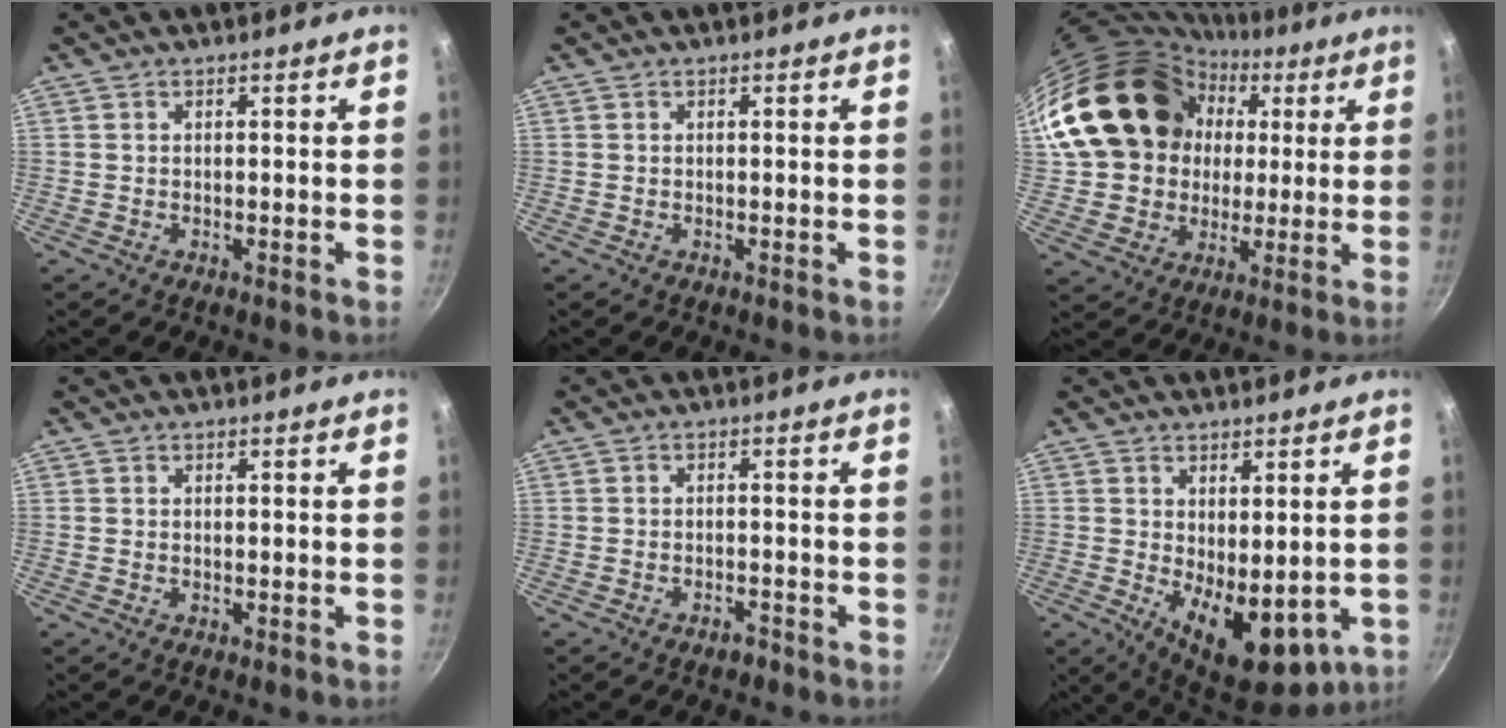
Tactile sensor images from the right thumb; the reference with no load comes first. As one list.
[{"total": 0.0}, {"total": 20.8, "force": [4.6, 17.4, 10.3], "torque": [-0.166, 0.035, 0.090]}, {"total": 0.0}, {"total": 1.9, "force": [-1.6, 0.8, 0.8], "torque": [-0.008, 0.018, -0.018]}, {"total": 12.0, "force": [-0.9, 6.4, 10.0], "torque": [-0.124, -0.021, 0.005]}]